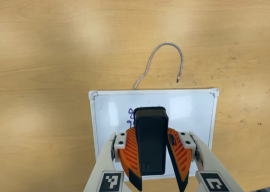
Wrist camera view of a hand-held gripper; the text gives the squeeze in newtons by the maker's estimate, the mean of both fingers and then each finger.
{"total": 9.5, "left": 9.8, "right": 9.2}